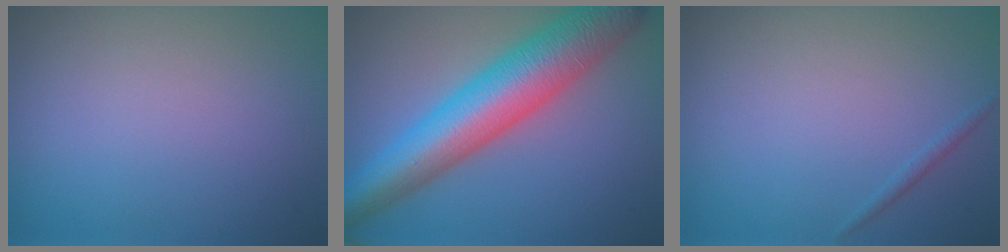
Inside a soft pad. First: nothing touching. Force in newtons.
{"total": 10.5, "press": 10.5, "slide": 0.2}
{"total": 0.6, "press": 0.6, "slide": 0.0}